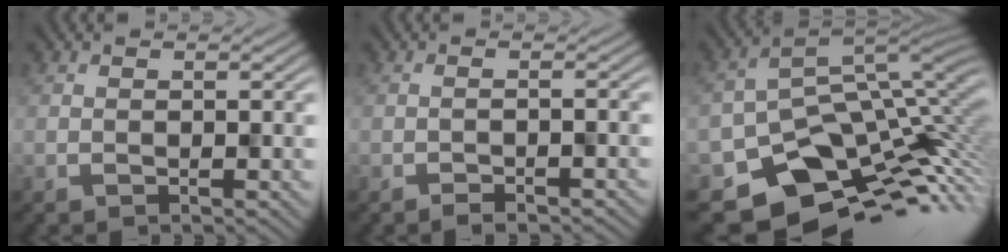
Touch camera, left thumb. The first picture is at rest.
{"total": 1.4, "force": [-1.3, -0.1, -0.1], "torque": [0.003, 0.005, -0.023]}
{"total": 9.8, "force": [-4.3, 7.3, 4.9], "torque": [-0.096, -0.031, -0.063]}